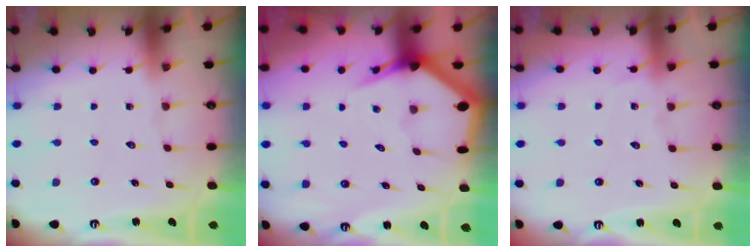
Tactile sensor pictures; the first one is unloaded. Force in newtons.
{"total": 4.1, "press": 4.0, "slide": 0.5}
{"total": 5.0, "press": 5.0, "slide": 0.6}